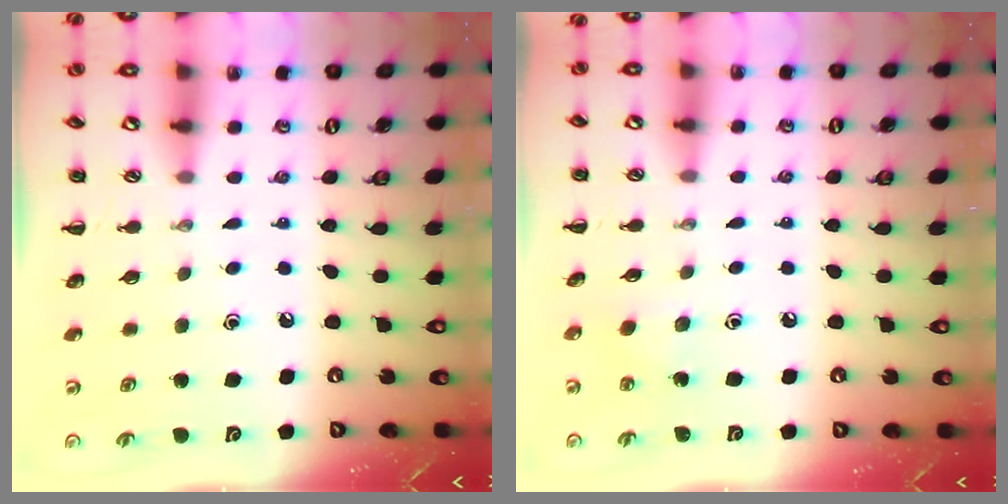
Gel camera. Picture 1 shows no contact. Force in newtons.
{"total": 2.5, "press": 2.4, "slide": 0.8}